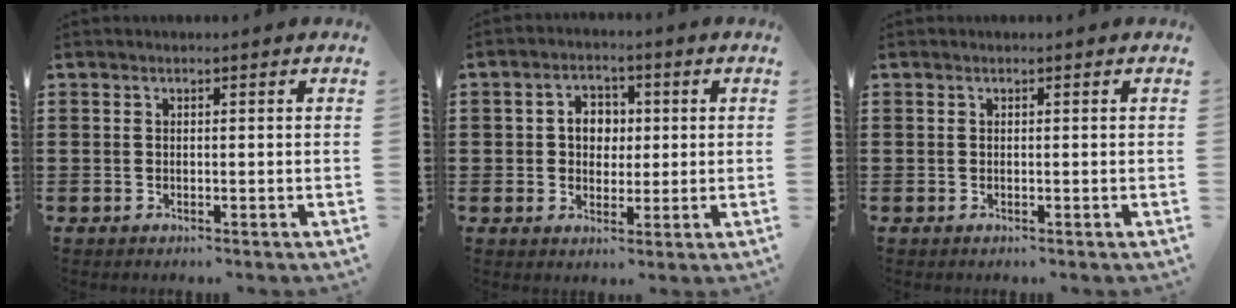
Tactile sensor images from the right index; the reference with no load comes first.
{"total": 4.4, "force": [0.1, 3.7, 2.4], "torque": [-0.051, 0.010, -0.005]}
{"total": 0.0}